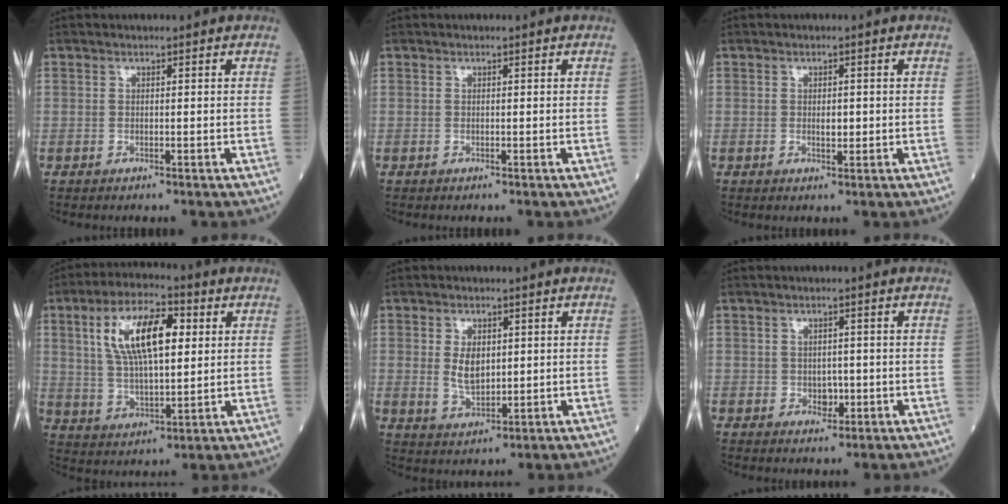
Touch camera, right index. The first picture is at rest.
{"total": 0.0}
{"total": 1.5, "force": [0.0, 0.7, 1.3], "torque": [-0.017, 0.000, 0.002]}
{"total": 13.2, "force": [3.9, 4.7, 11.8], "torque": [-0.227, 0.018, 0.070]}
{"total": 4.5, "force": [0.8, 2.5, 3.7], "torque": [-0.071, -0.002, 0.022]}
{"total": 2.1, "force": [-0.4, 1.6, 1.3], "torque": [-0.016, 0.002, -0.002]}